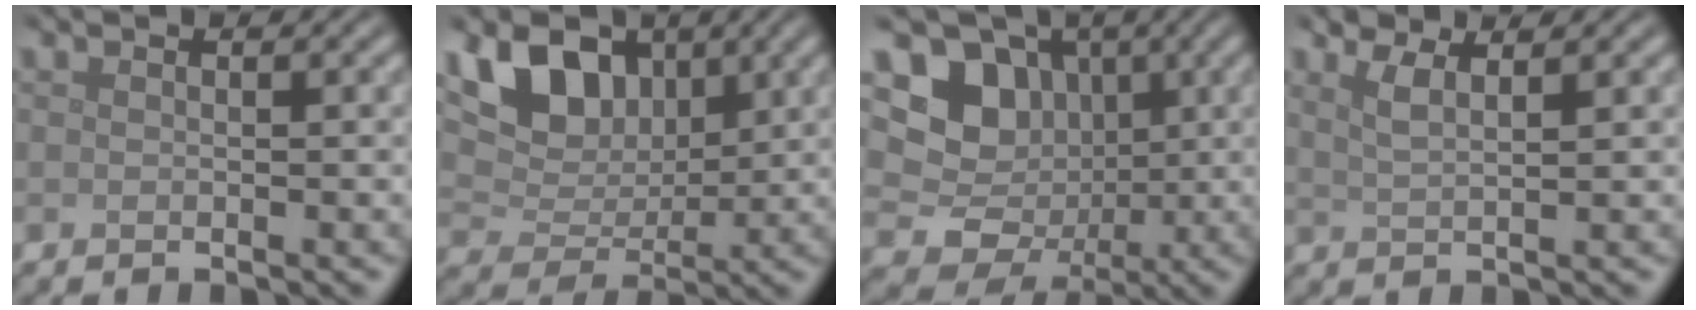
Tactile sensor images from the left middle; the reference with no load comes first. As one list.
[{"total": 6.9, "force": [3.2, 4.6, 4.1], "torque": [-0.082, -0.002, 0.043]}, {"total": 8.8, "force": [1.2, 8.0, 3.6], "torque": [-0.052, 0.002, 0.002]}, {"total": 2.4, "force": [1.6, 0.7, 1.6], "torque": [-0.028, 0.004, 0.025]}]